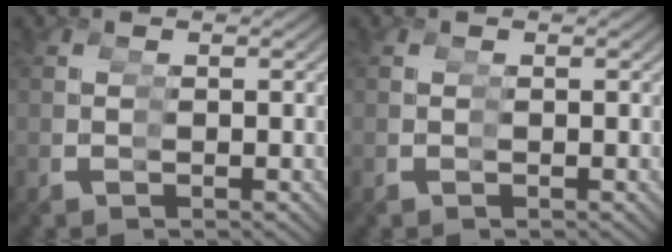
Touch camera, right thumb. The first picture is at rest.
{"total": 0.0}